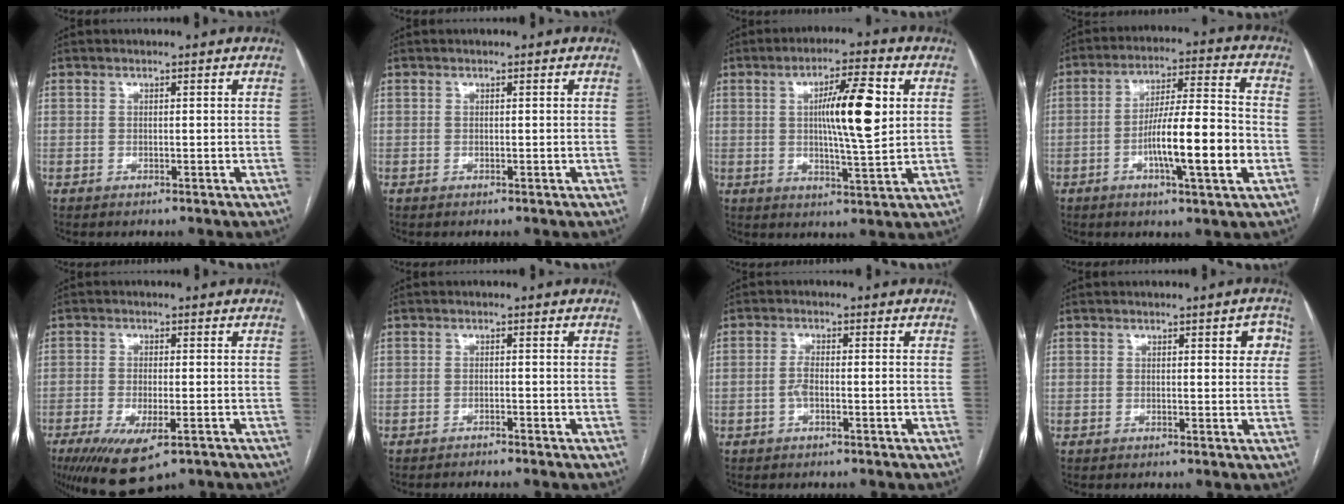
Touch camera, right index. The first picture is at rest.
{"total": 0.0}
{"total": 10.7, "force": [2.1, 1.3, 10.4], "torque": [-0.169, 0.005, 0.035]}
{"total": 13.3, "force": [-3.7, 1.1, 12.7], "torque": [-0.212, 0.006, -0.061]}
{"total": 10.2, "force": [-5.9, 3.2, 7.6], "torque": [-0.128, -0.023, -0.091]}
{"total": 1.7, "force": [-1.6, -0.2, 0.6], "torque": [-0.006, 0.001, -0.021]}
{"total": 2.4, "force": [-0.8, 0.6, 2.2], "torque": [-0.046, 0.005, -0.014]}
{"total": 3.4, "force": [1.3, 1.2, 2.9], "torque": [-0.025, 0.010, 0.012]}